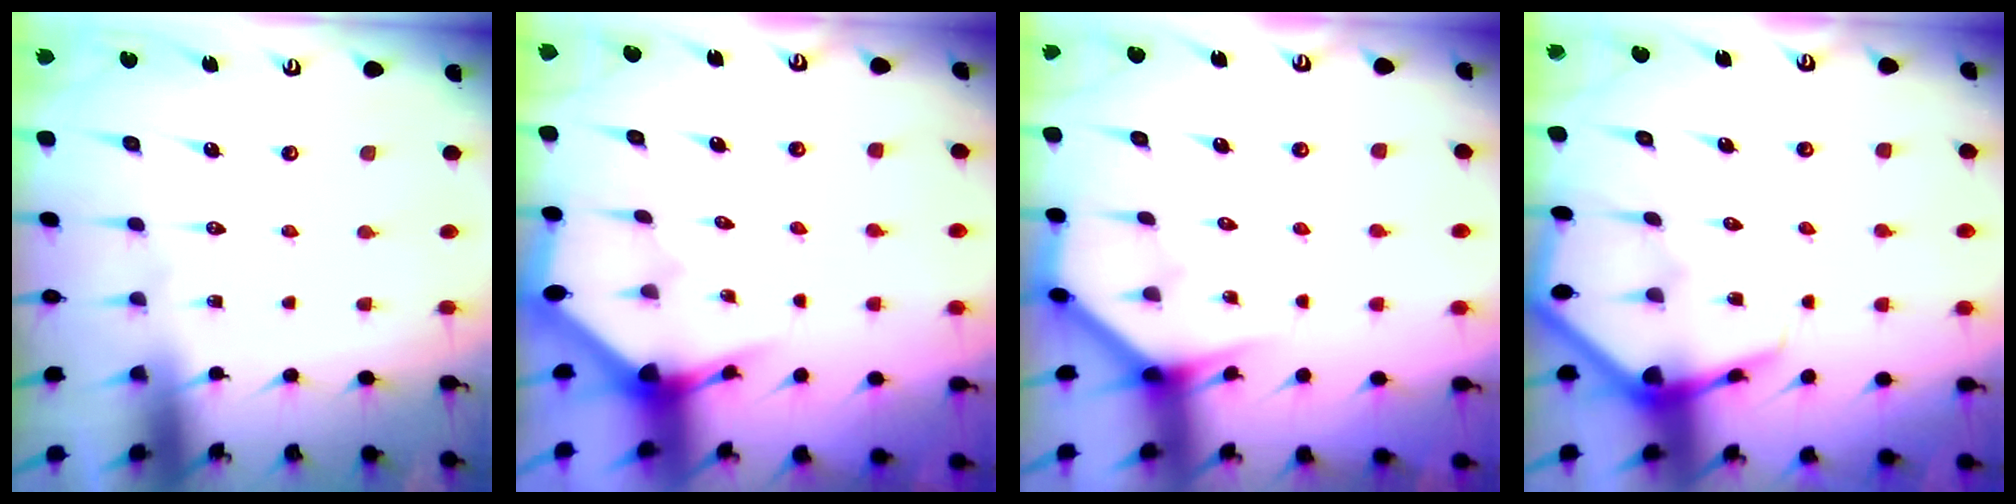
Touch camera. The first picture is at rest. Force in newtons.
{"total": 3.4, "press": 3.4, "slide": 0.1}
{"total": 3.8, "press": 3.8, "slide": 0.3}
{"total": 5.7, "press": 5.6, "slide": 0.7}